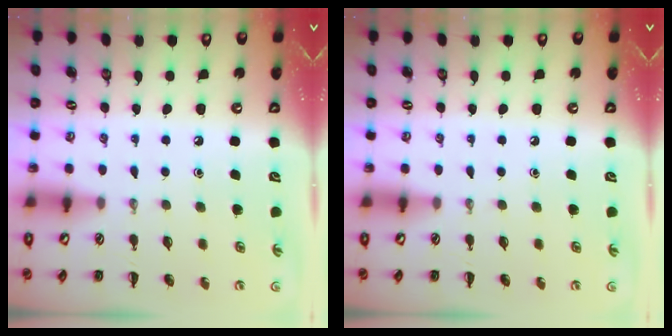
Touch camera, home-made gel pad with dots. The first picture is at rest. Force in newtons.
{"total": 0.0}